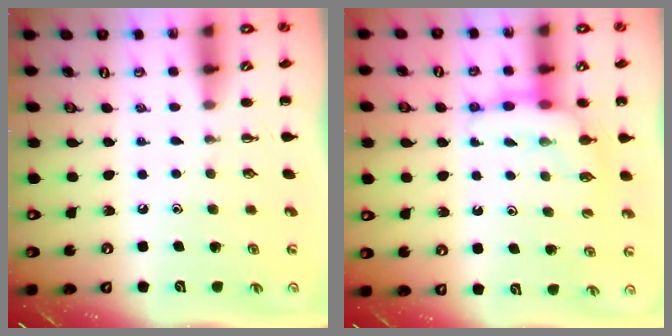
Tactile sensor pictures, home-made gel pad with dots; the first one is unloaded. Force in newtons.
{"total": 10.0, "press": 9.9, "slide": 1.4}